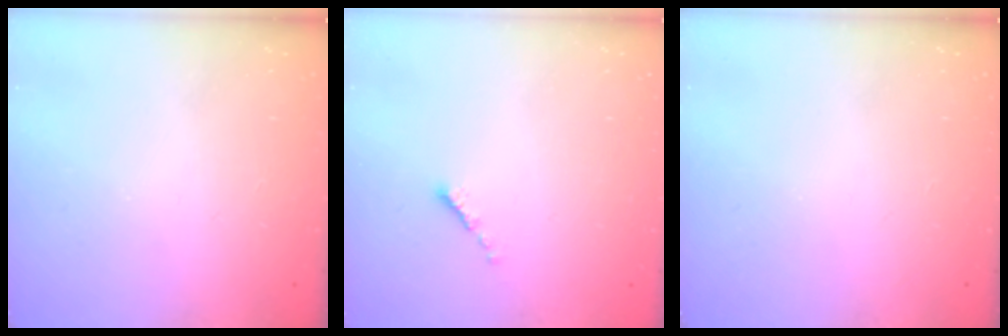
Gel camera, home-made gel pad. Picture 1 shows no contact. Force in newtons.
{"total": 0.0}
{"total": 0.0}